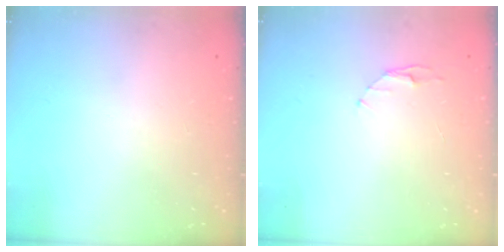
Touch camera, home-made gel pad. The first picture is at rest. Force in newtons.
{"total": 3.2, "press": 3.2, "slide": 0.4}